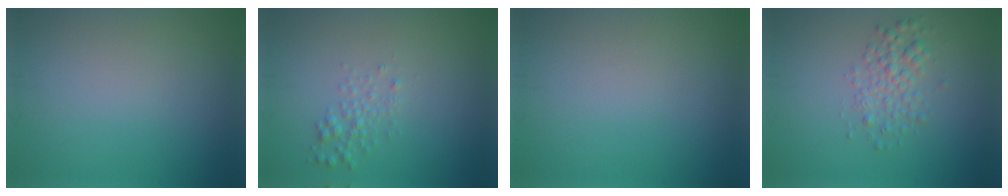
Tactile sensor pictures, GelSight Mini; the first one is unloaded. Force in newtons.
{"total": 1.5, "press": 1.5, "slide": 0.1}
{"total": 0.0}
{"total": 2.6, "press": 2.6, "slide": 0.1}